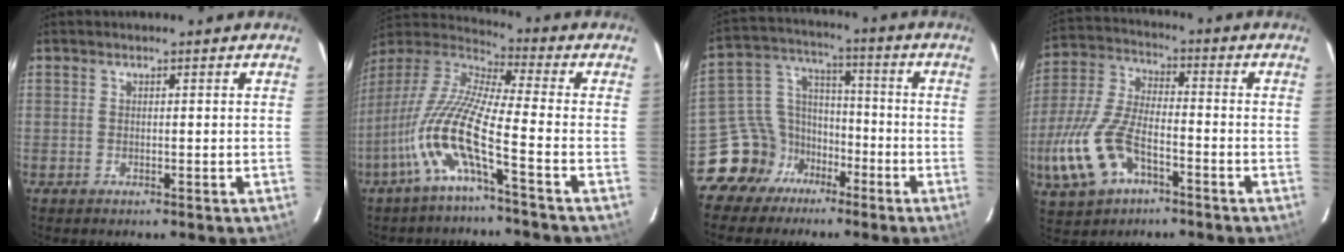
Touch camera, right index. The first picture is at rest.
{"total": 13.6, "force": [-5.9, 0.9, 12.2], "torque": [-0.234, -0.011, -0.122]}
{"total": 10.9, "force": [-7.0, 8.2, 1.9], "torque": [-0.054, 0.055, -0.125]}
{"total": 15.6, "force": [-6.5, 7.8, 11.8], "torque": [-0.274, -0.006, -0.122]}